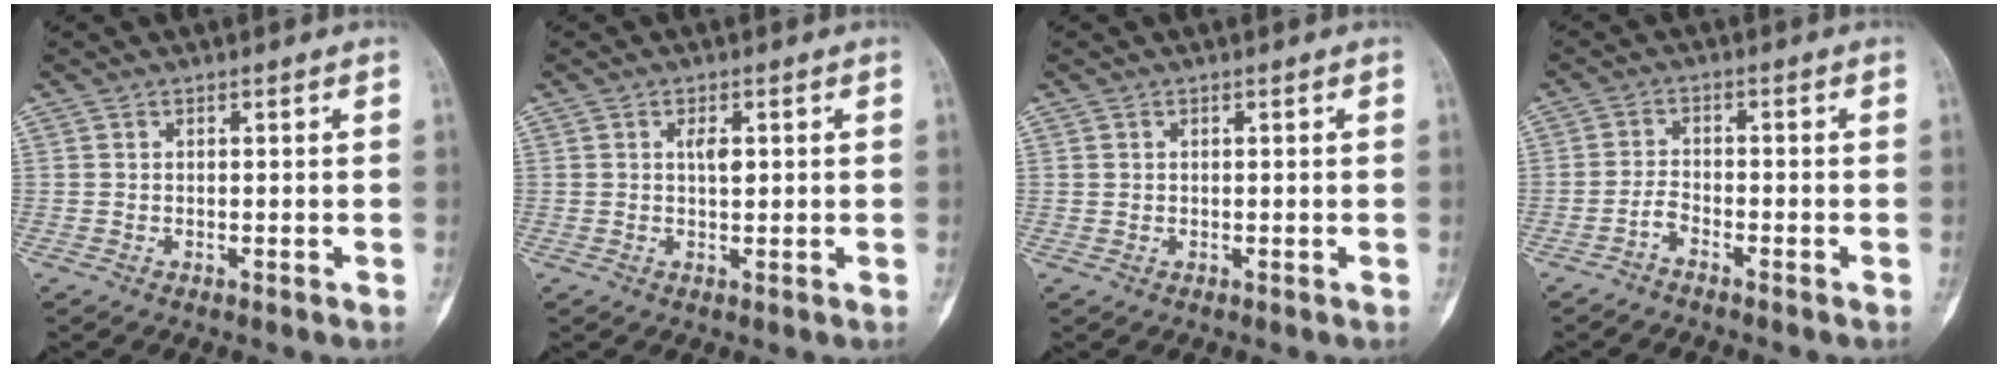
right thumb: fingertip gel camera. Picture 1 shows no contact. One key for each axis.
{"total": 2.2, "fx": 0.6, "fy": 1.0, "fz": 1.8, "tx": -0.026, "ty": 0.001, "tz": 0.009}
{"total": 0.5, "fx": 0.1, "fy": 0.5, "fz": 0.1, "tx": -0.001, "ty": 0.002, "tz": 0.004}
{"total": 2.2, "fx": -1.8, "fy": 0.7, "fz": 1.0, "tx": -0.020, "ty": 0.017, "tz": -0.038}